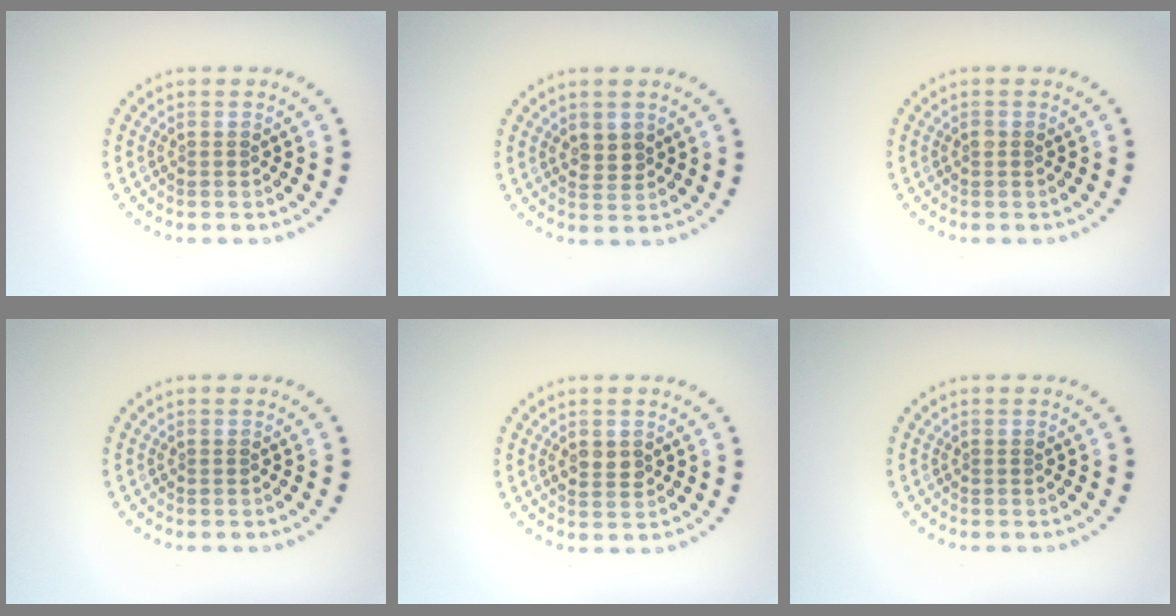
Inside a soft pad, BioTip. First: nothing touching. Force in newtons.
{"total": 1.3, "press": 1.2, "slide": 0.5}
{"total": 0.5, "press": 0.5, "slide": 0.1}
{"total": 0.0}
{"total": 1.8, "press": 1.8, "slide": 0.3}
{"total": 0.0}